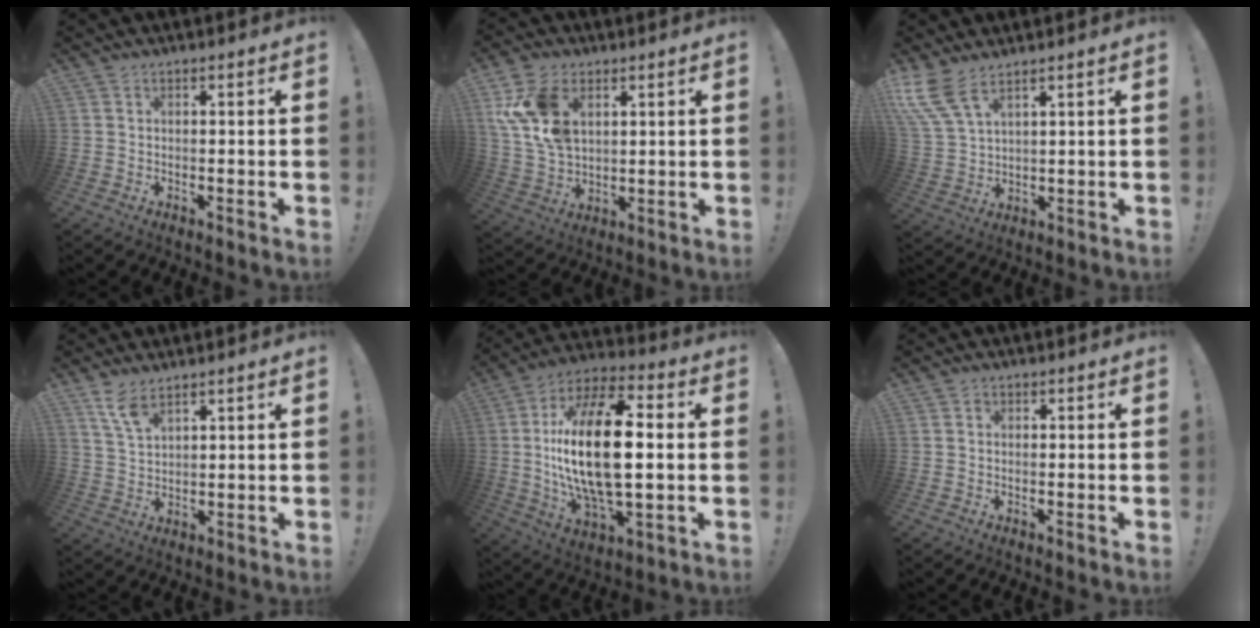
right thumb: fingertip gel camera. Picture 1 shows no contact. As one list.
[{"total": 14.4, "force": [5.5, 9.4, 9.4], "torque": [-0.191, -0.011, 0.106]}, {"total": 9.3, "force": [6.4, 3.3, 5.8], "torque": [-0.137, -0.028, 0.125]}, {"total": 6.6, "force": [4.8, 2.3, 3.9], "torque": [-0.074, -0.025, 0.088]}, {"total": 25.4, "force": [0.4, 11.6, 22.6], "torque": [-0.435, -0.002, -0.001]}, {"total": 0.6, "force": [0.1, 0.6, 0.1], "torque": [0.002, 0.001, 0.000]}]